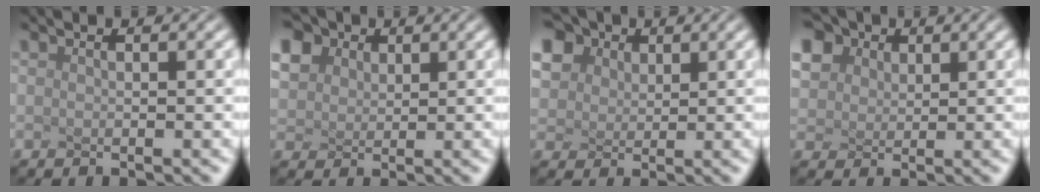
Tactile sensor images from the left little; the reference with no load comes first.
{"total": 4.6, "force": [2.6, 3.3, 1.7], "torque": [-0.105, 0.018, 0.078]}
{"total": 7.3, "force": [4.2, 5.3, 2.8], "torque": [-0.121, 0.026, 0.104]}
{"total": 5.9, "force": [3.4, 4.3, 2.2], "torque": [-0.115, 0.024, 0.095]}